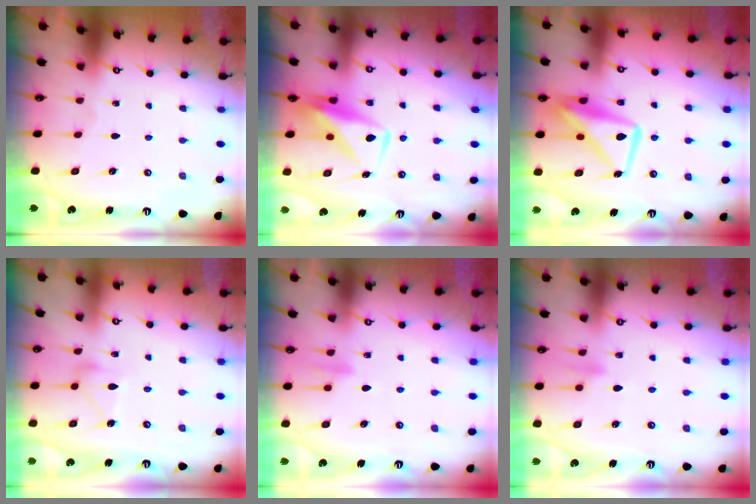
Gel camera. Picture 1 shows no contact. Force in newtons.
{"total": 7.3, "press": 7.3, "slide": 0.9}
{"total": 12.7, "press": 12.6, "slide": 1.5}
{"total": 11.1, "press": 11.1, "slide": 0.5}
{"total": 8.7, "press": 8.6, "slide": 1.3}
{"total": 9.1, "press": 9.0, "slide": 1.7}